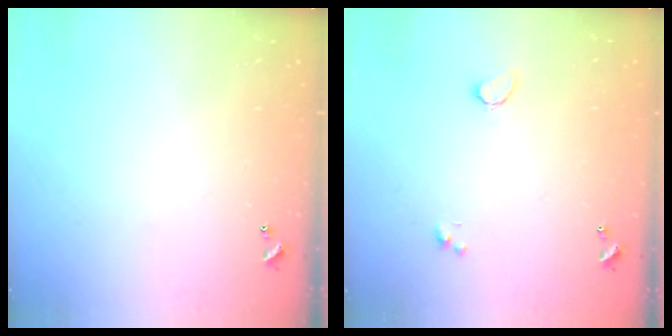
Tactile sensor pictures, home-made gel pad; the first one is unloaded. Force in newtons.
{"total": 0.6, "press": 0.4, "slide": 0.5}